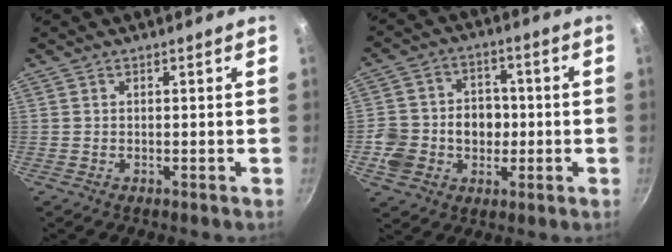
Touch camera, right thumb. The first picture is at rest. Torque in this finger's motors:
{"motor_torque": [1.37, 1.33, 1.09, -0.47, 0.06]}